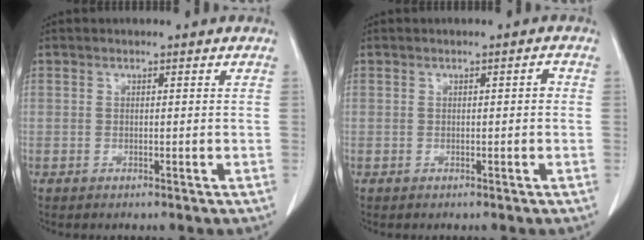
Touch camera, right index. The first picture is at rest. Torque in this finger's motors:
{"motor_torque": [0.11, -0.07, 0.01, 0.01]}